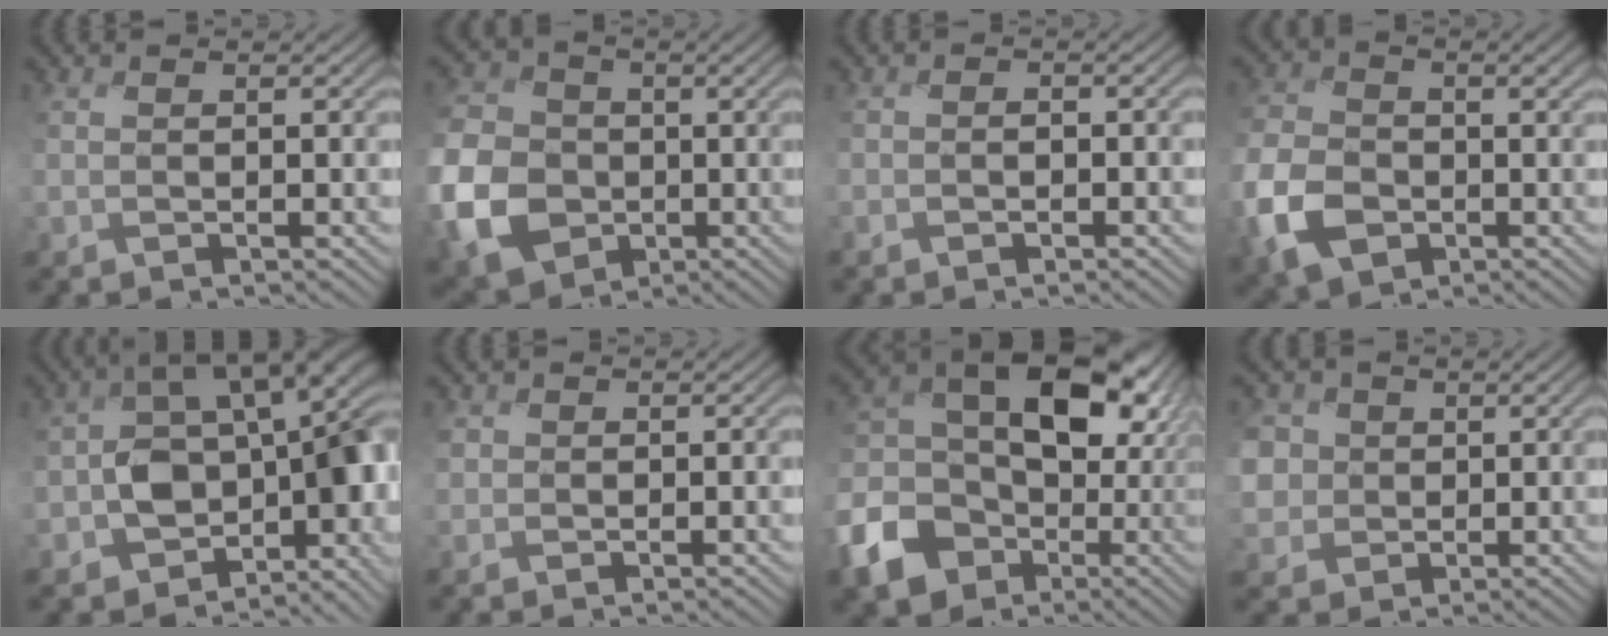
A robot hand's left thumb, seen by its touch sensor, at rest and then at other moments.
{"total": 12.6, "force": [-3.5, 10.2, 6.6], "torque": [-0.199, -0.022, -0.082]}
{"total": 1.6, "force": [-1.1, 1.1, 0.2], "torque": [0.001, -0.004, -0.023]}
{"total": 9.0, "force": [-3.7, 6.2, 5.3], "torque": [-0.155, -0.018, -0.084]}
{"total": 14.7, "force": [-1.7, 9.3, 11.2], "torque": [-0.167, -0.028, -0.013]}
{"total": 1.4, "force": [-0.3, 1.4, -0.1], "torque": [-0.007, -0.001, -0.010]}
{"total": 16.3, "force": [-3.6, 12.5, 9.8], "torque": [-0.229, -0.027, -0.066]}
{"total": 5.9, "force": [-0.1, 5.5, 2.1], "torque": [-0.088, -0.007, -0.017]}